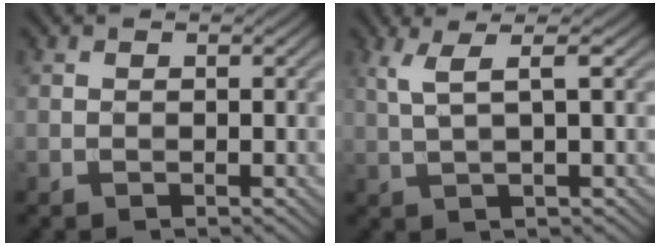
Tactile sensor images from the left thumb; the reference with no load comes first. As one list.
[{"total": 4.1, "force": [1.5, 0.6, 3.8], "torque": [-0.073, 0.009, 0.033]}]